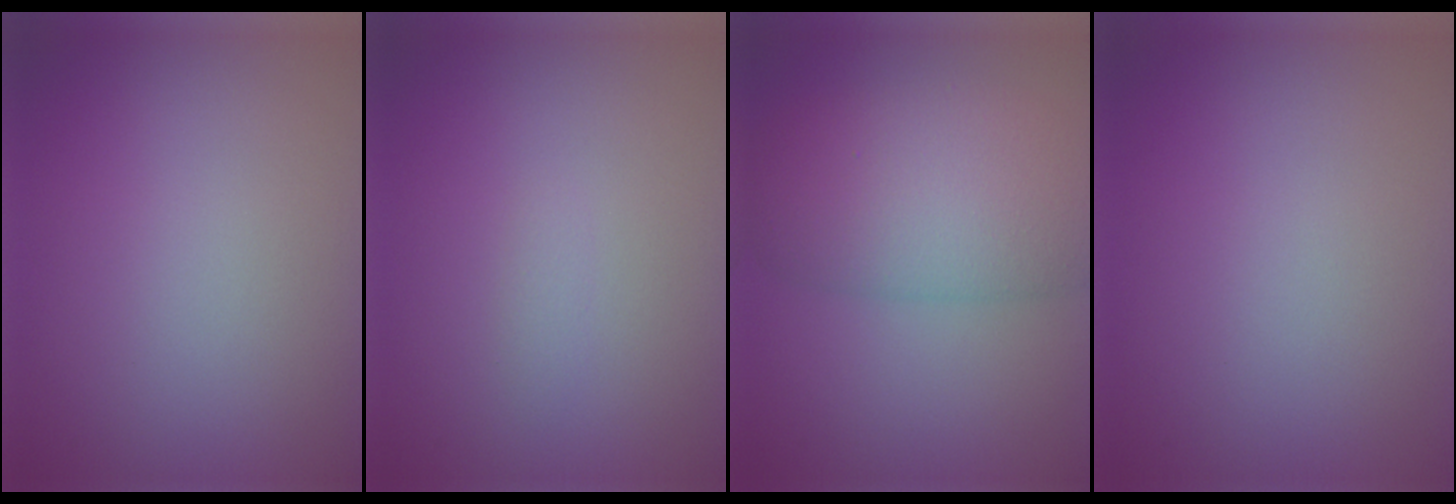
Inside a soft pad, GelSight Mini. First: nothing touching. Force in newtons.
{"total": 0.6, "press": 0.6, "slide": 0.1}
{"total": 8.6, "press": 8.6, "slide": 0.3}
{"total": 0.0}